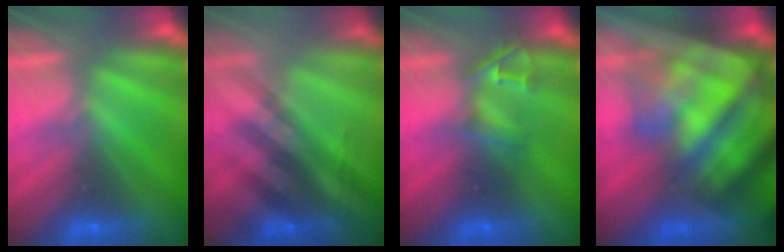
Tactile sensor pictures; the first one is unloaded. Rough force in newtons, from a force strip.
{"total": 2.7}
{"total": 2.4}
{"total": 8.0}